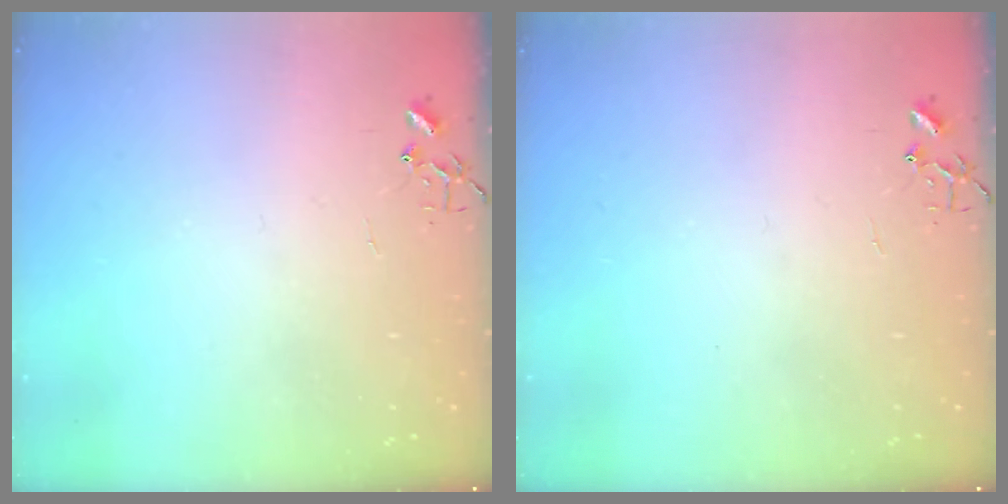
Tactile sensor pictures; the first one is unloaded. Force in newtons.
{"total": 0.0}